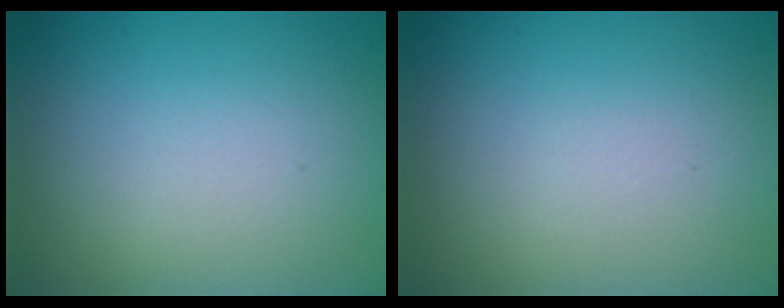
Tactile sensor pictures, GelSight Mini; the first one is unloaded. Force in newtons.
{"total": 0.0}